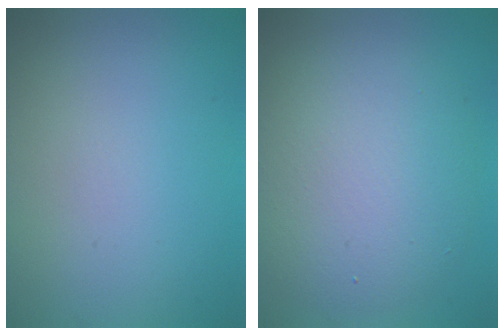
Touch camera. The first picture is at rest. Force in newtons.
{"total": 7.3, "press": 7.2, "slide": 0.8}